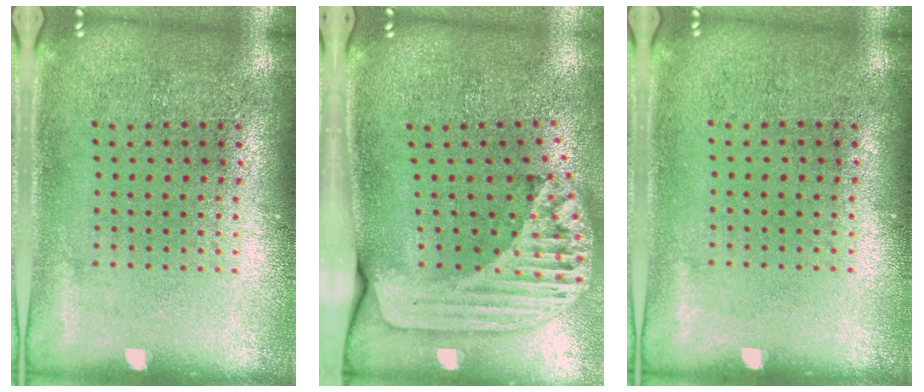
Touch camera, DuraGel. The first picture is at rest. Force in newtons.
{"total": 2.4, "press": 1.8, "slide": 1.7}
{"total": 0.0}